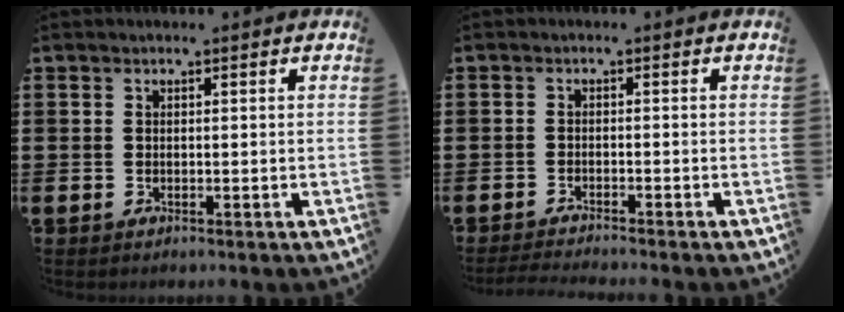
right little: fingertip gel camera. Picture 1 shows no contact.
{"total": 1.5, "force": [-1.4, -0.1, 0.4], "torque": [-0.006, 0.001, -0.027]}